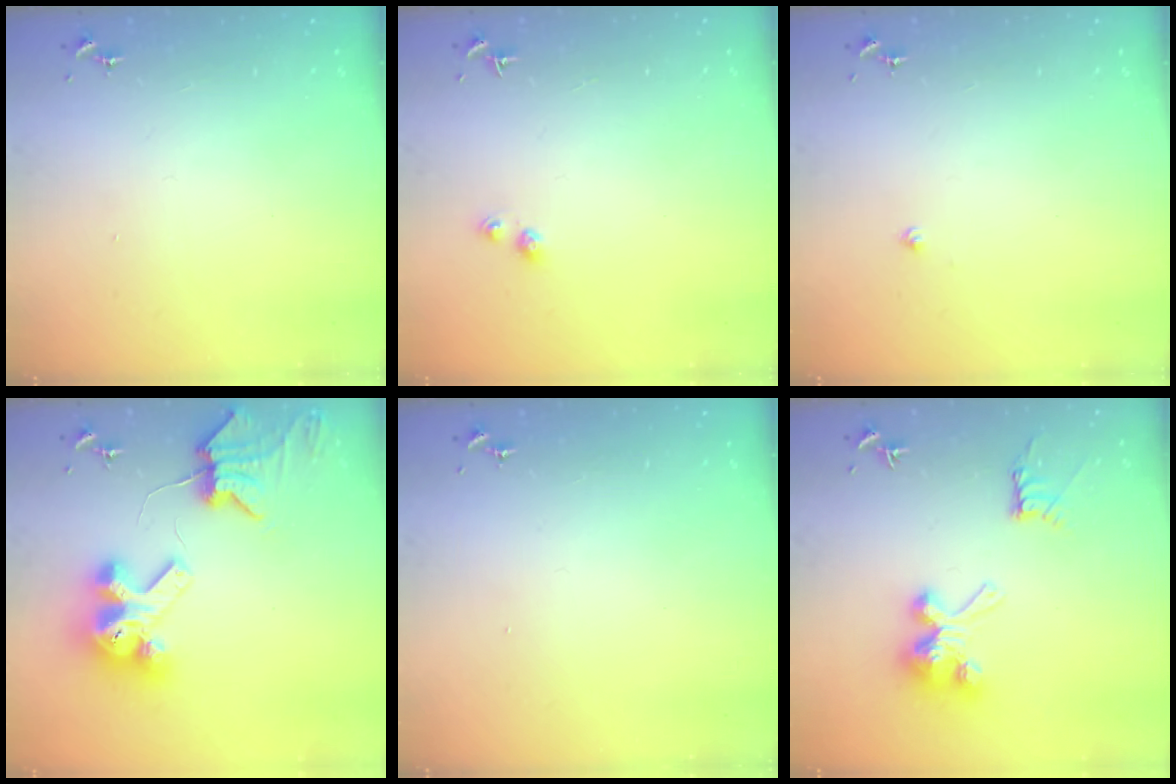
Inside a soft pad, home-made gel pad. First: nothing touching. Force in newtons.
{"total": 2.6, "press": 2.6, "slide": 0.5}
{"total": 1.4, "press": 1.4, "slide": 0.2}
{"total": 12.1, "press": 11.9, "slide": 1.7}
{"total": 0.0}
{"total": 11.3, "press": 11.3, "slide": 0.4}